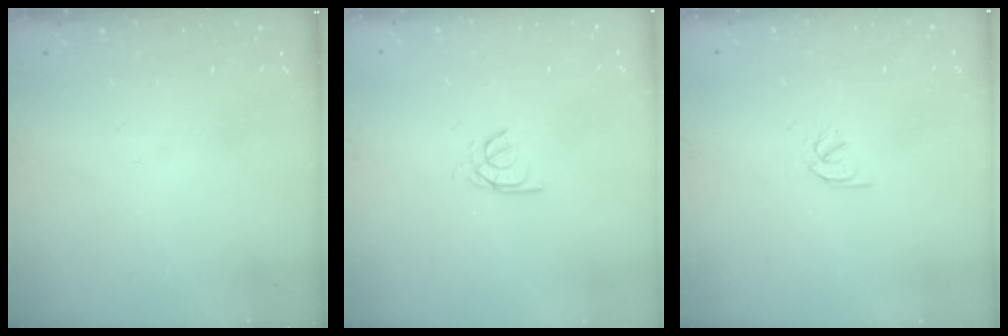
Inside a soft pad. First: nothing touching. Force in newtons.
{"total": 3.0, "press": 3.0, "slide": 0.5}
{"total": 2.1, "press": 2.1, "slide": 0.1}